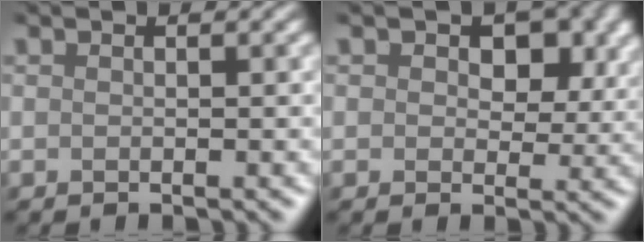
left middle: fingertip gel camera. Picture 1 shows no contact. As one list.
[{"total": 7.0, "force": [2.3, 4.8, 4.6], "torque": [-0.053, 0.020, 0.021]}]